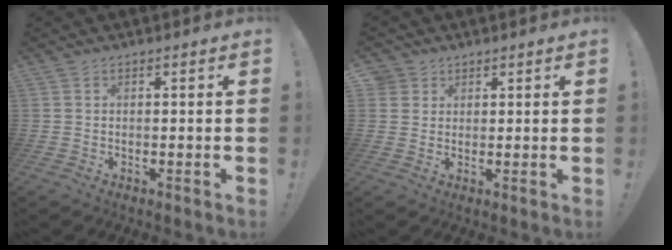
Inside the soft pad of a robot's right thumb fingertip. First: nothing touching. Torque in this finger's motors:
{"motor_torque": [-0.08, -0.16, -0.24, 0.21, -0.02]}